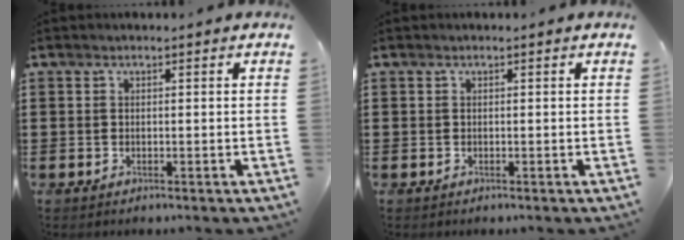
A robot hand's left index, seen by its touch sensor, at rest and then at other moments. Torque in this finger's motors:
{"motor_torque": [0.00, 0.00, 0.00, 0.00]}